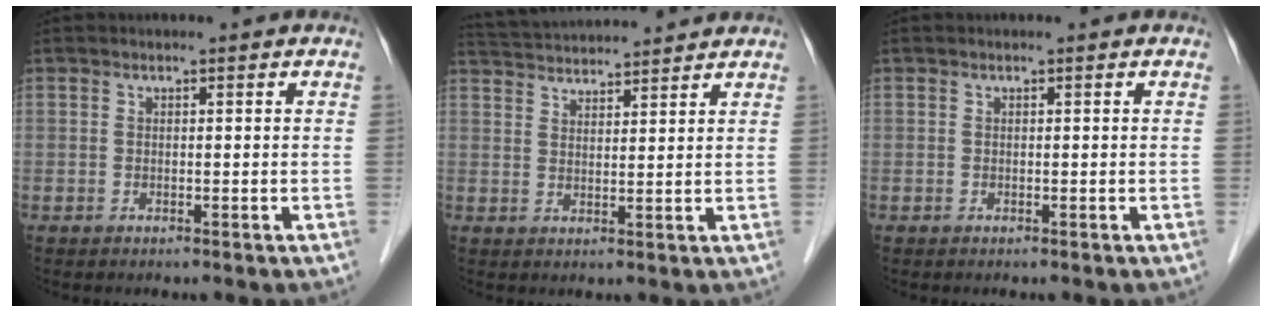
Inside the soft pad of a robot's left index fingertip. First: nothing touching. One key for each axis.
{"total": 10.4, "fx": 10.1, "fy": 0.1, "fz": 2.8, "tx": -0.060, "ty": 0.032, "tz": 0.157}
{"total": 0.0}